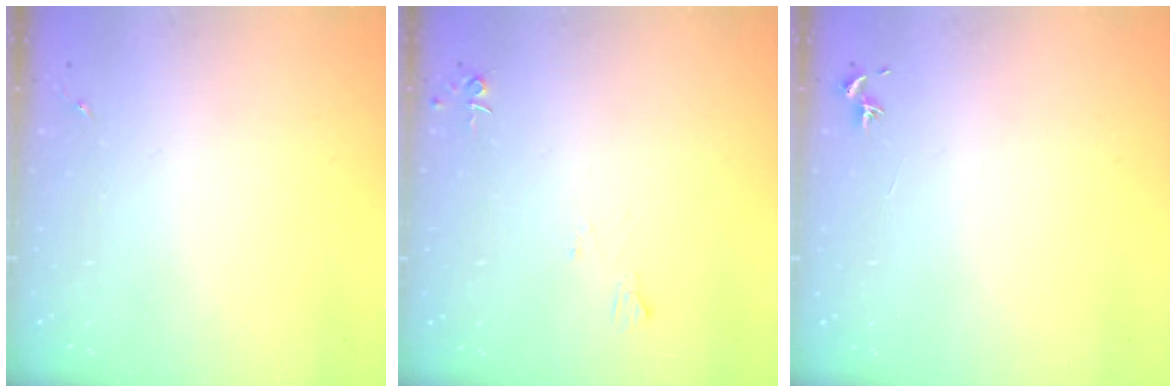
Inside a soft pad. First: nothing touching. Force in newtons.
{"total": 4.6, "press": 4.6, "slide": 0.7}
{"total": 0.8, "press": 0.7, "slide": 0.3}